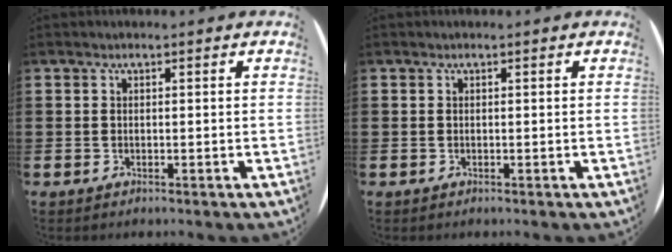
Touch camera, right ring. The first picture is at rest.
{"total": 0.0}